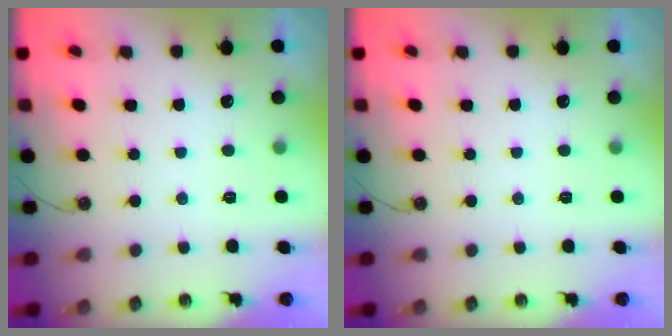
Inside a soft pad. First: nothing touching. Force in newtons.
{"total": 0.0}